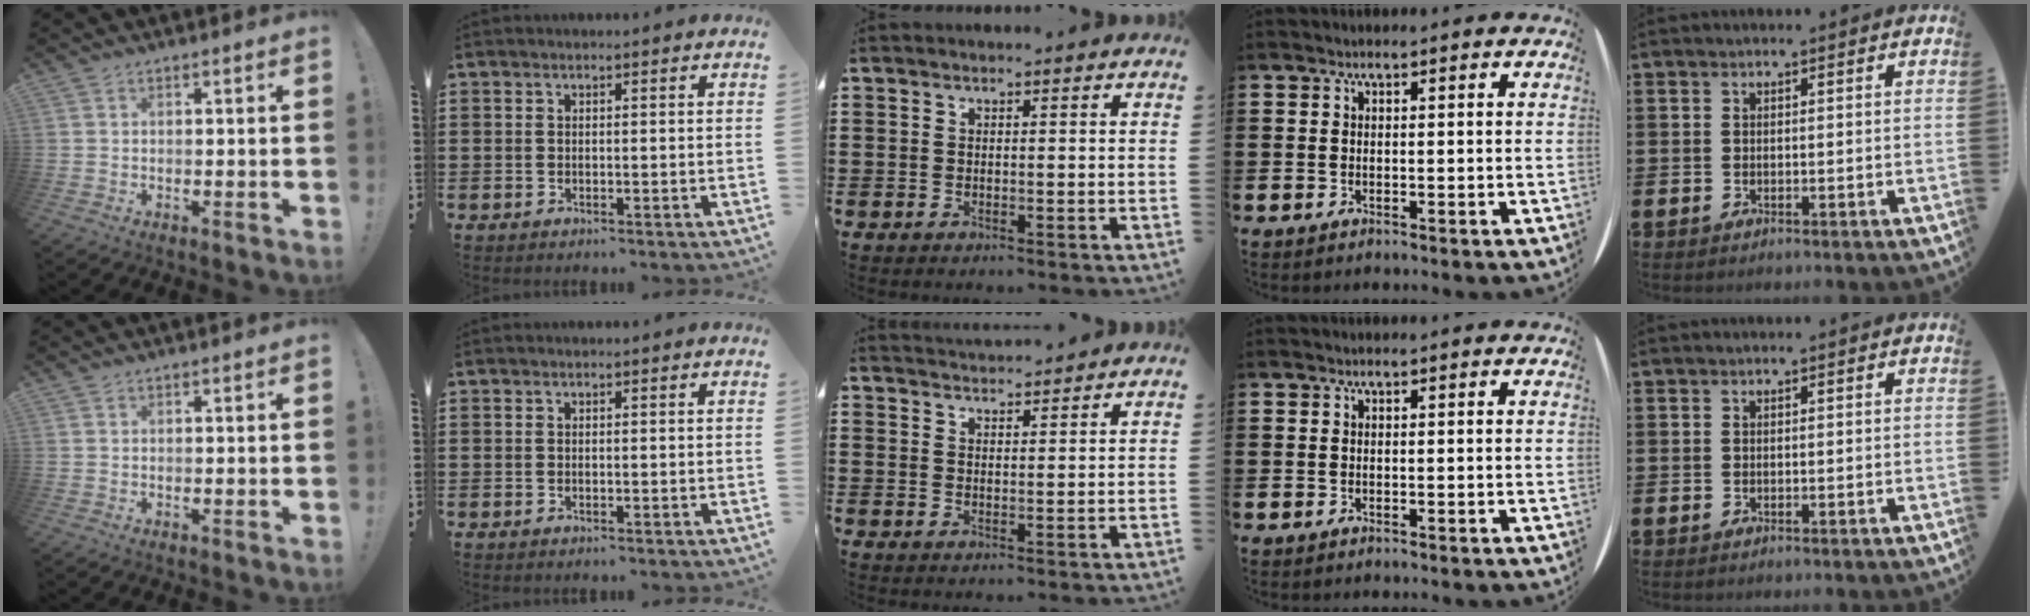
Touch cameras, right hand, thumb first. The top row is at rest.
{"middle": {"total": 2.4, "force": [2.4, 0.0, -0.2], "torque": [-0.004, -0.001, 0.045]}}